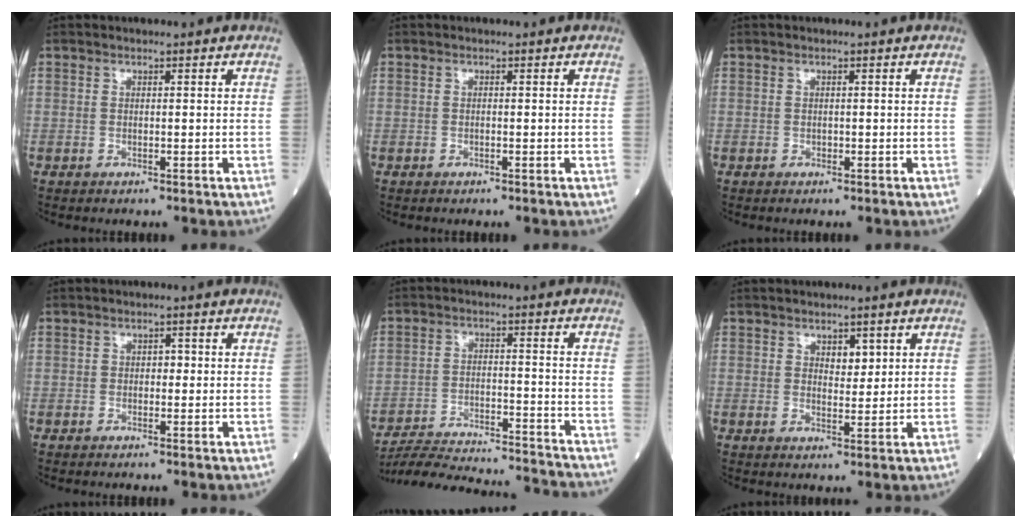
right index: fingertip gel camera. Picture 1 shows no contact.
{"total": 0.0}
{"total": 0.0}
{"total": 1.3, "force": [0.0, 0.9, 1.0], "torque": [-0.009, 0.007, -0.003]}
{"total": 19.7, "force": [-19.0, 0.8, 5.3], "torque": [-0.103, -0.017, -0.277]}
{"total": 2.5, "force": [1.2, 1.4, 1.7], "torque": [-0.022, -0.001, 0.020]}